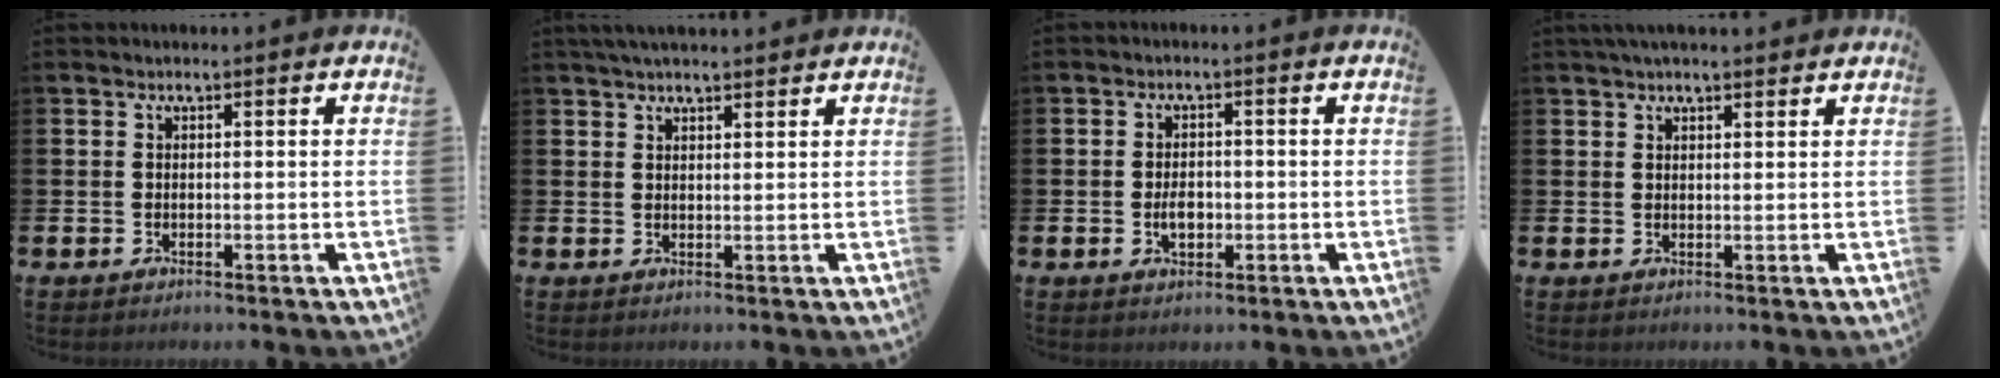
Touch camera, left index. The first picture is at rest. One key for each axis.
{"total": 2.7, "fx": 2.5, "fy": 0.4, "fz": 0.9, "tx": -0.018, "ty": -0.003, "tz": 0.045}
{"total": 2.7, "fx": -0.5, "fy": 1.7, "fz": 2.1, "tx": -0.019, "ty": -0.005, "tz": -0.014}
{"total": 2.4, "fx": 2.2, "fy": 0.3, "fz": 0.8, "tx": -0.007, "ty": -0.006, "tz": 0.038}